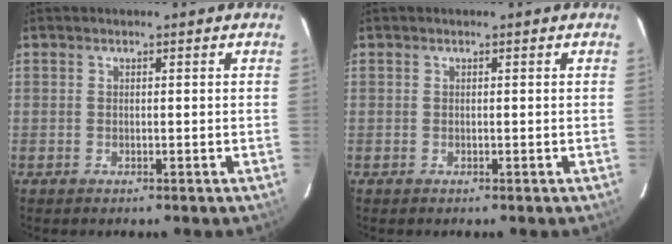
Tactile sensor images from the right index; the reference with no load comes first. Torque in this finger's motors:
{"motor_torque": [-0.03, -0.03, 0.01, 0.00]}